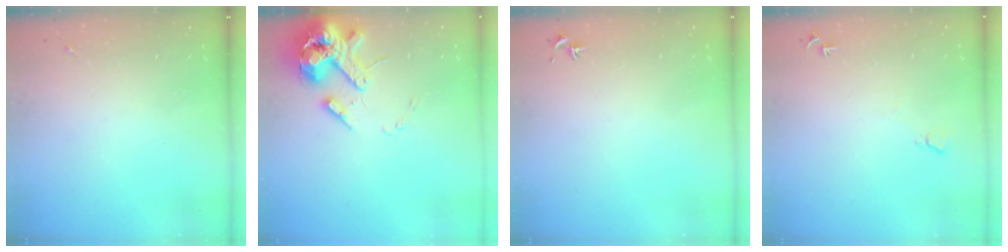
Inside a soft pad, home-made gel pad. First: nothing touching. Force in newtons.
{"total": 15.3, "press": 15.1, "slide": 2.6}
{"total": 0.7, "press": 0.5, "slide": 0.4}
{"total": 5.8, "press": 5.8, "slide": 0.7}